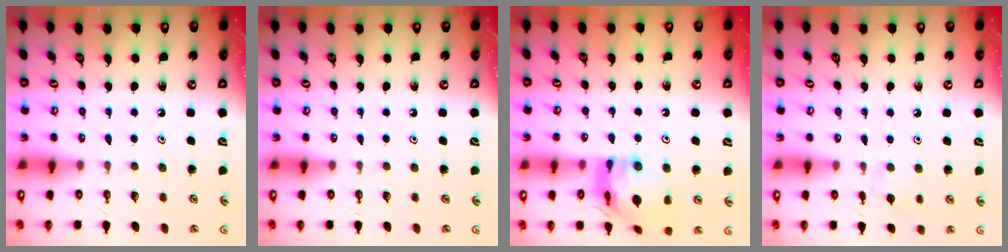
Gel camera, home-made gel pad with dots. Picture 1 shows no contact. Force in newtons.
{"total": 0.0}
{"total": 14.0, "press": 13.9, "slide": 2.0}
{"total": 3.8, "press": 3.7, "slide": 0.6}